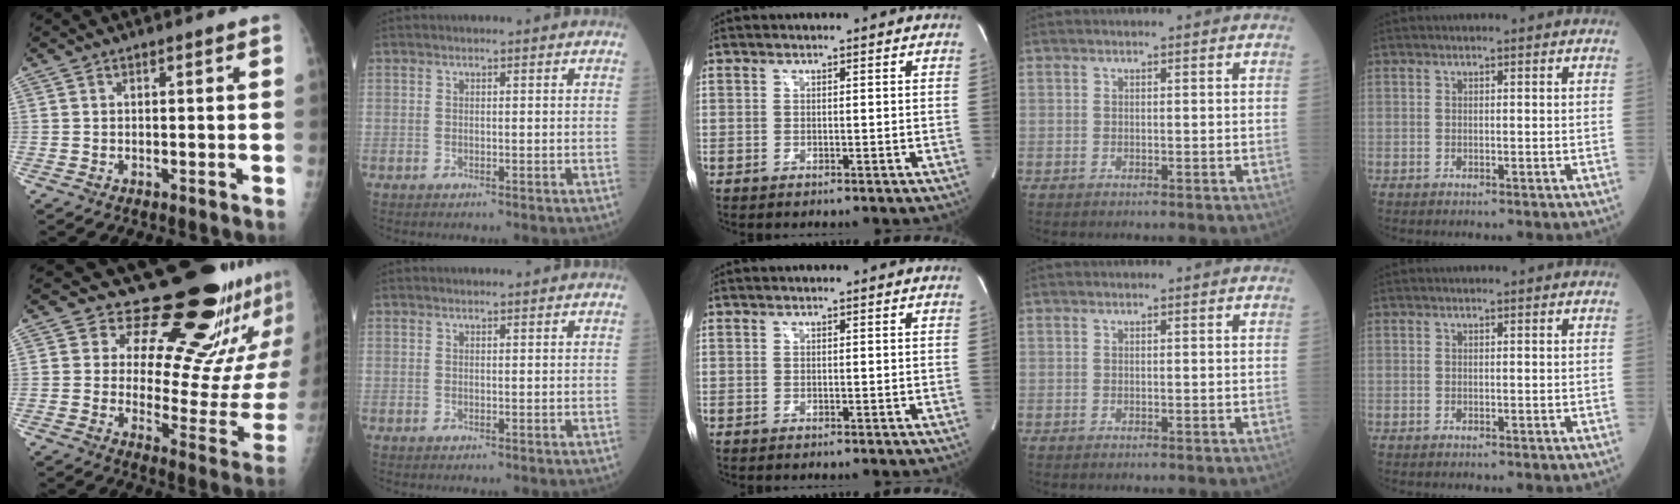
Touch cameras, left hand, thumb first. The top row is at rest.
{"thumb": {"total": 24.3, "force": [19.3, 8.9, 11.7], "torque": [-0.126, -0.146, 0.245]}, "index": {"total": 1.0, "force": [0.9, 0.0, 0.2], "torque": [-0.003, 0.007, 0.016]}}